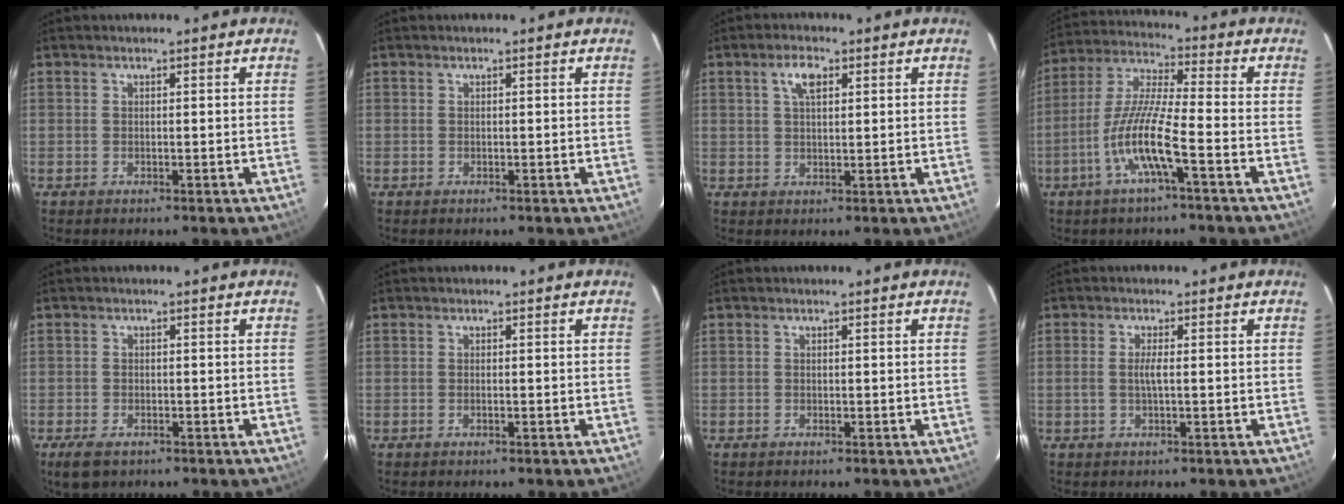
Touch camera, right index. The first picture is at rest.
{"total": 0.0}
{"total": 3.8, "force": [1.6, 1.7, 3.0], "torque": [-0.057, 0.009, 0.030]}
{"total": 10.7, "force": [-4.6, 0.4, 9.7], "torque": [-0.207, 0.002, -0.093]}
{"total": 4.3, "force": [-2.6, 2.3, 2.4], "torque": [-0.056, -0.012, -0.046]}
{"total": 0.6, "force": [-0.3, -0.1, 0.5], "torque": [-0.009, 0.003, -0.007]}
{"total": 0.0}
{"total": 2.0, "force": [-0.2, 0.1, 2.0], "torque": [-0.040, 0.000, -0.006]}